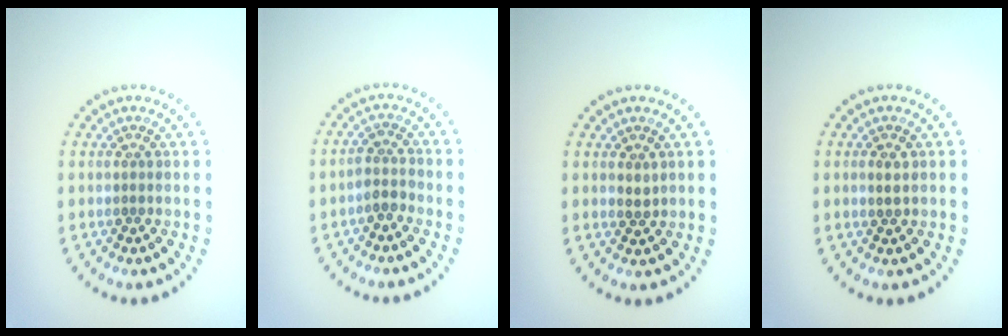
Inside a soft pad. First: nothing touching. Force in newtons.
{"total": 1.7, "press": 1.4, "slide": 0.8}
{"total": 0.7, "press": 0.7, "slide": 0.3}
{"total": 0.9, "press": 0.9, "slide": 0.1}